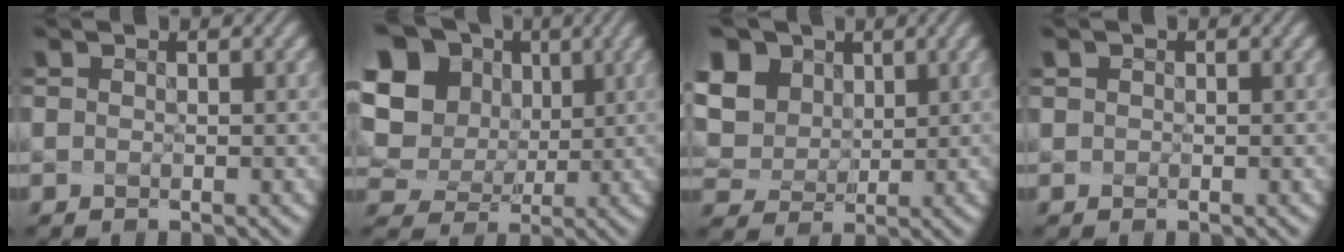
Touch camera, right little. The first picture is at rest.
{"total": 14.2, "force": [4.4, 12.2, 5.8], "torque": [-0.163, 0.008, 0.106]}
{"total": 12.5, "force": [5.6, 9.6, 5.6], "torque": [-0.163, 0.011, 0.133]}
{"total": 0.9, "force": [0.5, 0.7, 0.3], "torque": [0.002, 0.005, 0.008]}